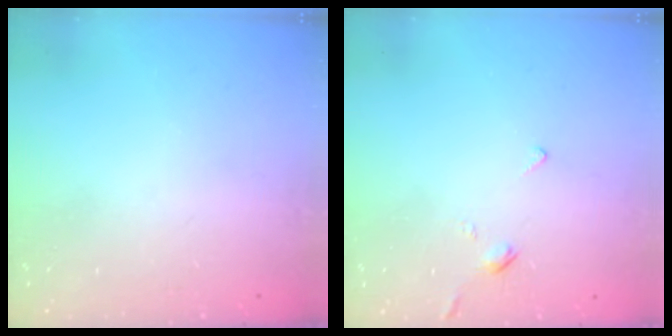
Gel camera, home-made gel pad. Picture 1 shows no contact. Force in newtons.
{"total": 2.1, "press": 2.0, "slide": 0.6}